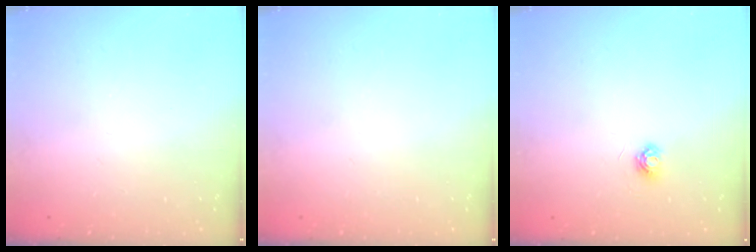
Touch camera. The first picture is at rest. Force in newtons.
{"total": 0.0}
{"total": 4.5, "press": 4.5, "slide": 0.5}